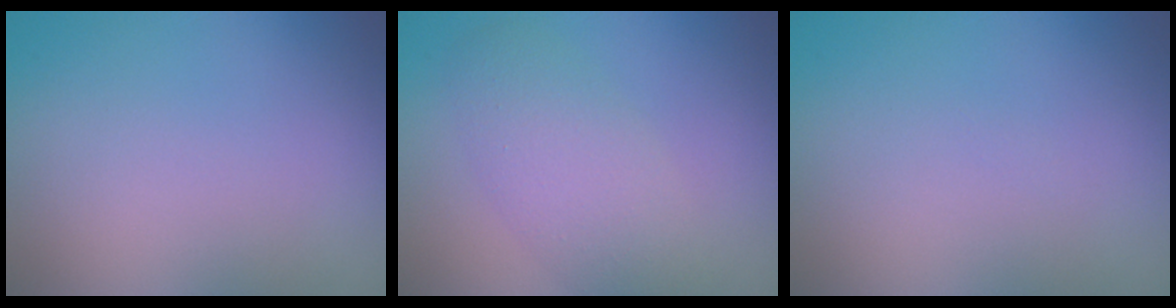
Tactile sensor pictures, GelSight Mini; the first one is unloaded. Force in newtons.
{"total": 4.6, "press": 4.6, "slide": 0.3}
{"total": 0.0}